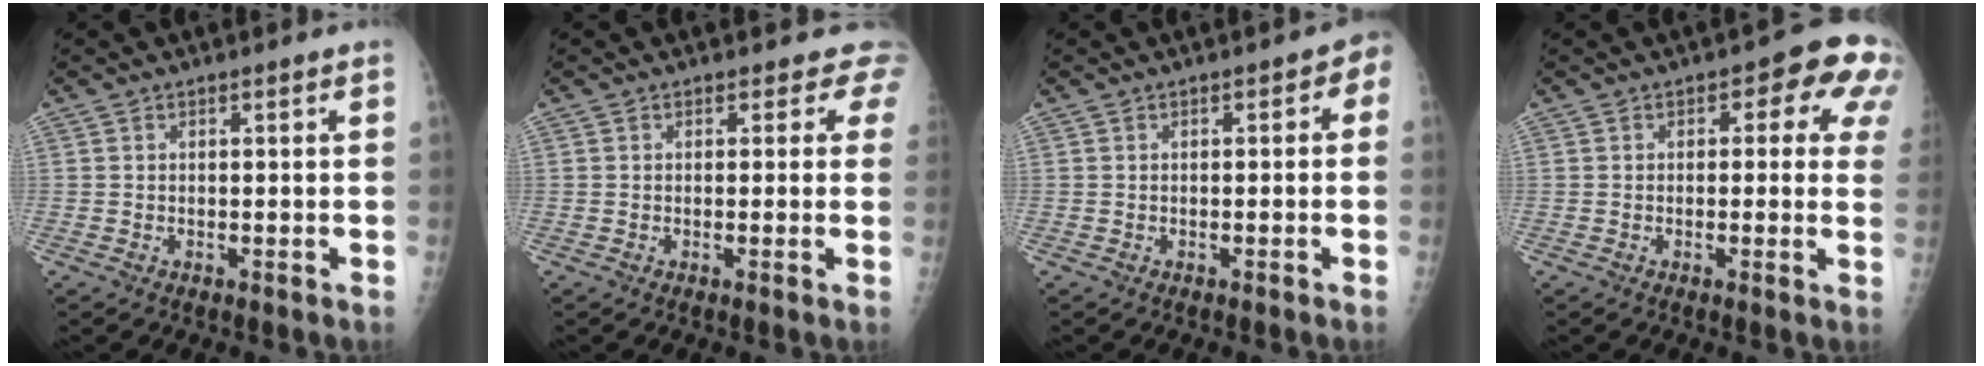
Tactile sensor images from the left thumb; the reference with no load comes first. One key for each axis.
{"total": 2.7, "fx": 2.2, "fy": 1.5, "fz": 0.0, "tx": 0.031, "ty": -0.011, "tz": 0.001}
{"total": 2.5, "fx": 0.0, "fy": 1.4, "fz": 2.1, "tx": -0.005, "ty": 0.009, "tz": -0.010}
{"total": 9.0, "fx": 2.8, "fy": 4.4, "fz": 7.3, "tx": -0.032, "ty": 0.005, "tz": 0.020}